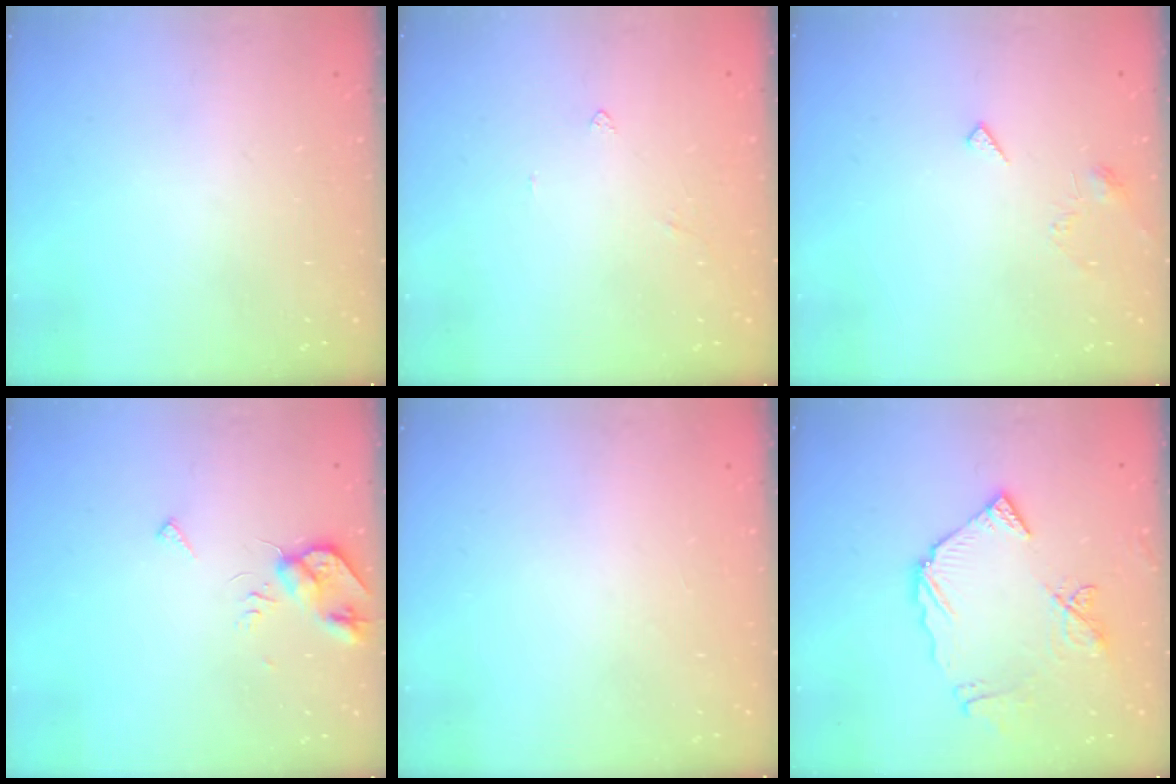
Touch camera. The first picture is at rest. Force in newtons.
{"total": 1.9, "press": 1.8, "slide": 0.4}
{"total": 5.2, "press": 5.2, "slide": 0.5}
{"total": 6.5, "press": 6.5, "slide": 0.5}
{"total": 1.7, "press": 1.7, "slide": 0.1}
{"total": 12.3, "press": 12.2, "slide": 1.5}